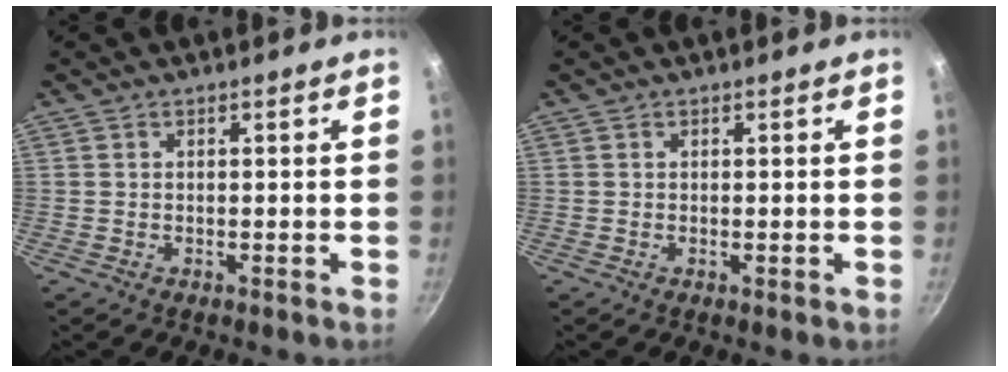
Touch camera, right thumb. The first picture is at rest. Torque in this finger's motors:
{"motor_torque": [-0.40, 0.18, -0.36, -0.17, -0.02]}